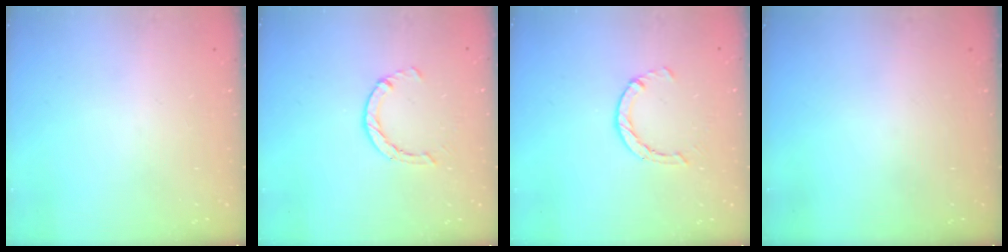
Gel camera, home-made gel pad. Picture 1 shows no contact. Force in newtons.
{"total": 2.9, "press": 2.8, "slide": 0.4}
{"total": 2.9, "press": 2.8, "slide": 0.4}
{"total": 0.0}